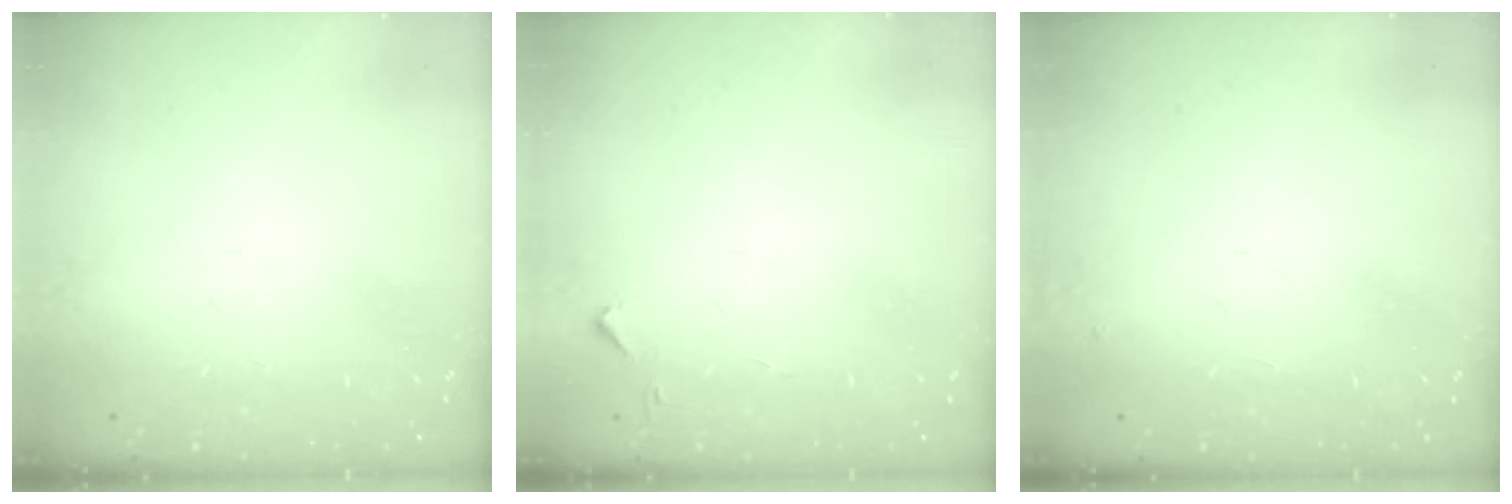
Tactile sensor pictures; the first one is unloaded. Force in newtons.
{"total": 2.8, "press": 2.8, "slide": 0.4}
{"total": 3.8, "press": 3.7, "slide": 0.6}